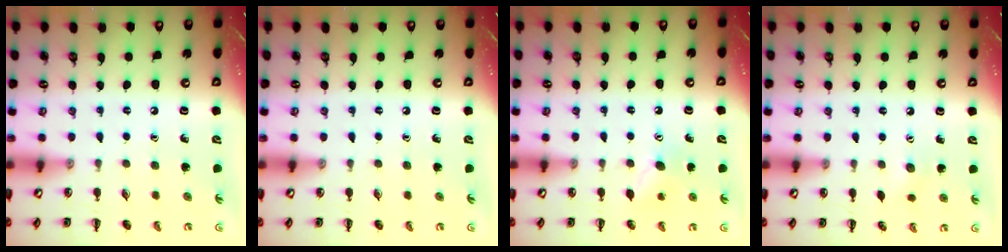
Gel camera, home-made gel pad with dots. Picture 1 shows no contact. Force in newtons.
{"total": 0.0}
{"total": 7.3, "press": 7.1, "slide": 1.6}
{"total": 4.7, "press": 4.6, "slide": 1.0}